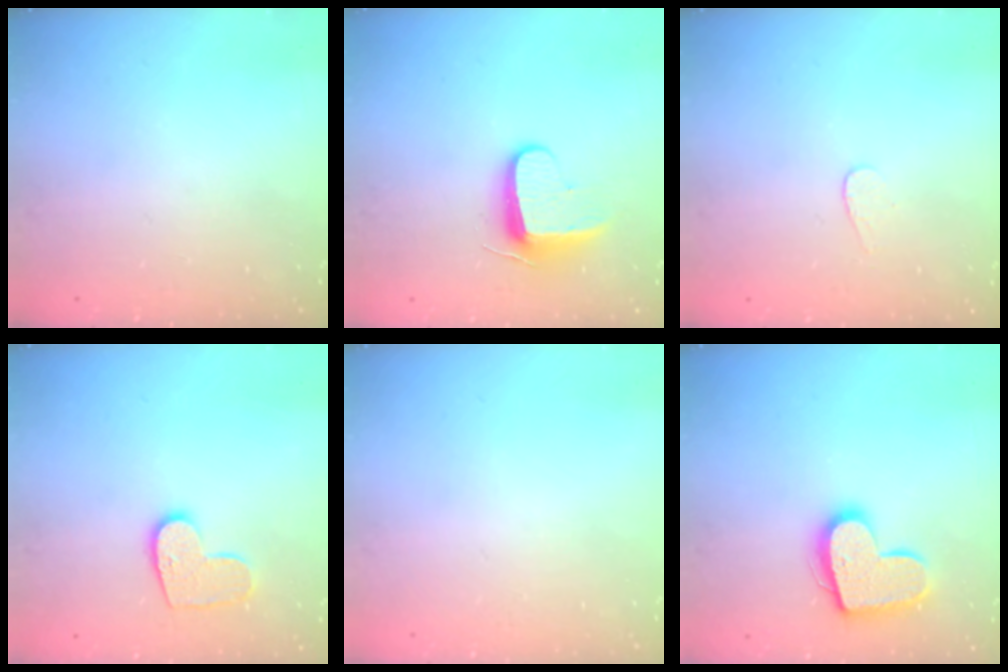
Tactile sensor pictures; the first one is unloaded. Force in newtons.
{"total": 8.7, "press": 8.6, "slide": 0.9}
{"total": 3.0, "press": 3.0, "slide": 0.3}
{"total": 9.3, "press": 9.3, "slide": 0.4}
{"total": 0.0}
{"total": 14.9, "press": 14.9, "slide": 1.0}